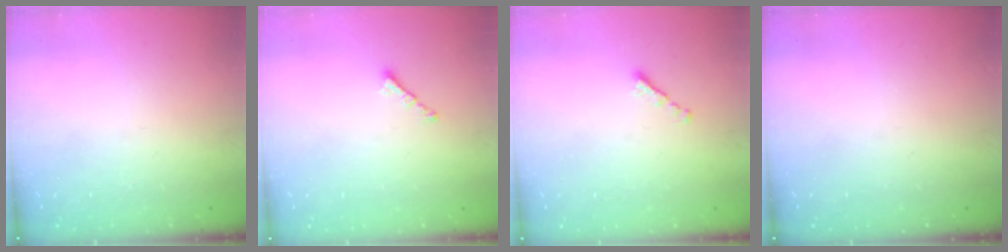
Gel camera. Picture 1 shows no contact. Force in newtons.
{"total": 0.8, "press": 0.7, "slide": 0.4}
{"total": 1.5, "press": 1.4, "slide": 0.5}
{"total": 0.0}